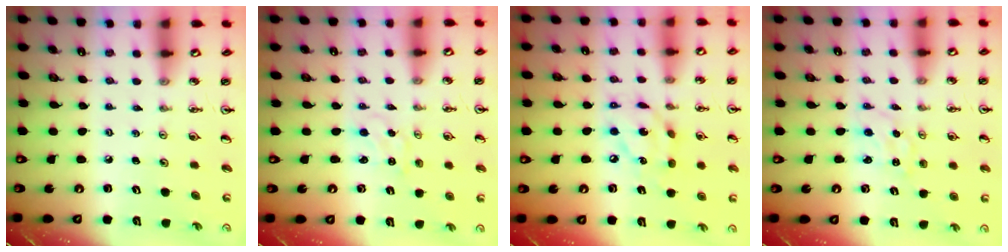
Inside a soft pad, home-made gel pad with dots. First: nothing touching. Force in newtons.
{"total": 0.8, "press": 0.7, "slide": 0.2}
{"total": 11.4, "press": 11.3, "slide": 0.6}
{"total": 0.6, "press": 0.4, "slide": 0.4}